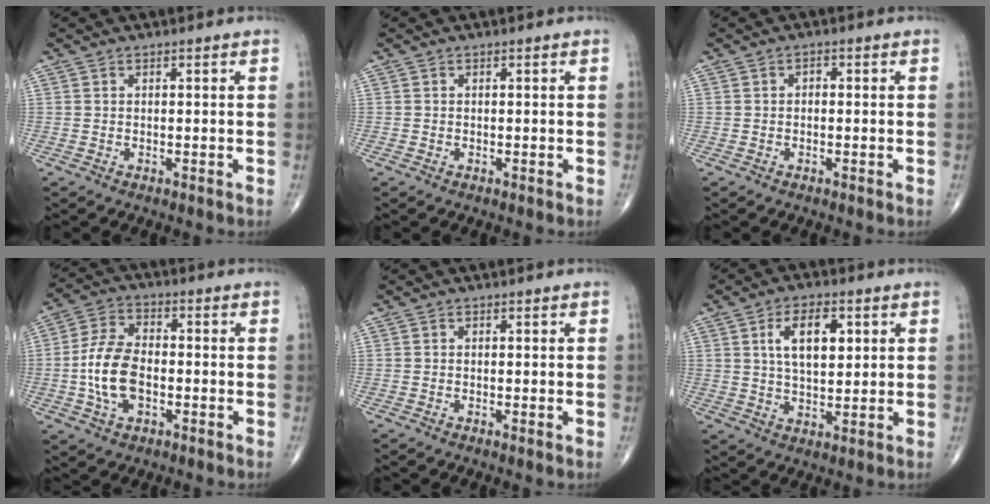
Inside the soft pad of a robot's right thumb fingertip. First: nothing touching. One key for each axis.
{"total": 0.0}
{"total": 1.0, "fx": -0.1, "fy": 0.7, "fz": 0.6, "tx": -0.004, "ty": 0.005, "tz": -0.005}
{"total": 10.7, "fx": -2.0, "fy": 6.2, "fz": 8.5, "tx": -0.163, "ty": 0.018, "tz": -0.043}
{"total": 0.6, "fx": -0.2, "fy": 0.0, "fz": 0.5, "tx": -0.014, "ty": -0.002, "tz": -0.006}
{"total": 9.2, "fx": 2.8, "fy": 4.7, "fz": 7.4, "tx": -0.109, "ty": -0.007, "tz": 0.049}